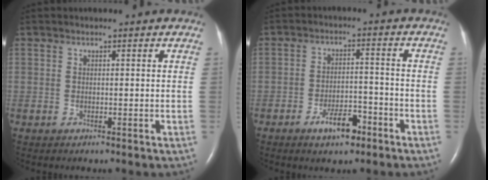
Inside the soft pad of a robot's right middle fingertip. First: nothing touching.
{"total": 5.7, "force": [-3.6, 2.1, 3.9], "torque": [-0.068, 0.002, -0.057]}